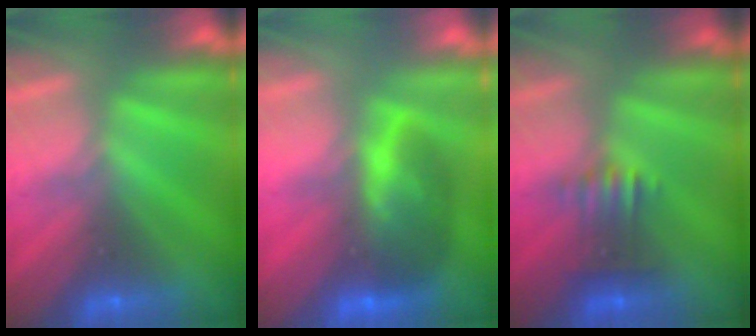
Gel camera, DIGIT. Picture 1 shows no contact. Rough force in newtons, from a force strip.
{"total": 9.0}
{"total": 3.6}